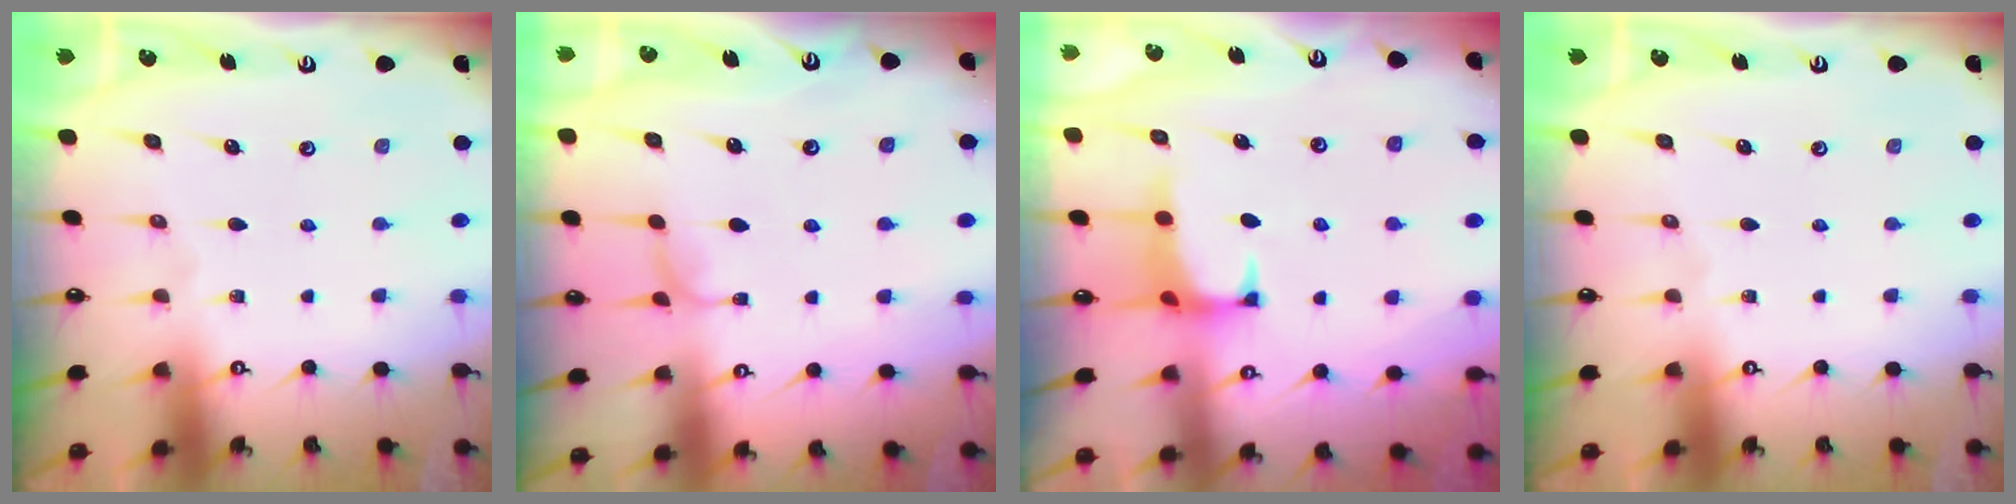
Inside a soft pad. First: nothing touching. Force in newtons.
{"total": 2.2, "press": 2.2, "slide": 0.4}
{"total": 1.2, "press": 1.0, "slide": 0.6}
{"total": 0.0}